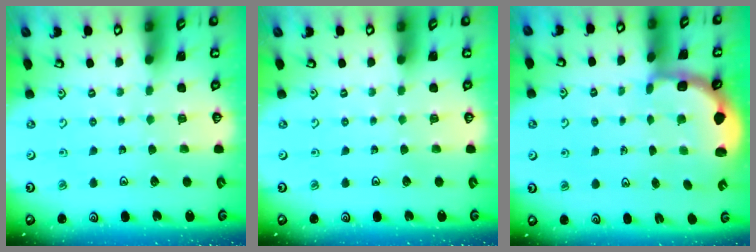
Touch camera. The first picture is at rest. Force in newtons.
{"total": 0.0}
{"total": 2.1, "press": 2.0, "slide": 0.6}